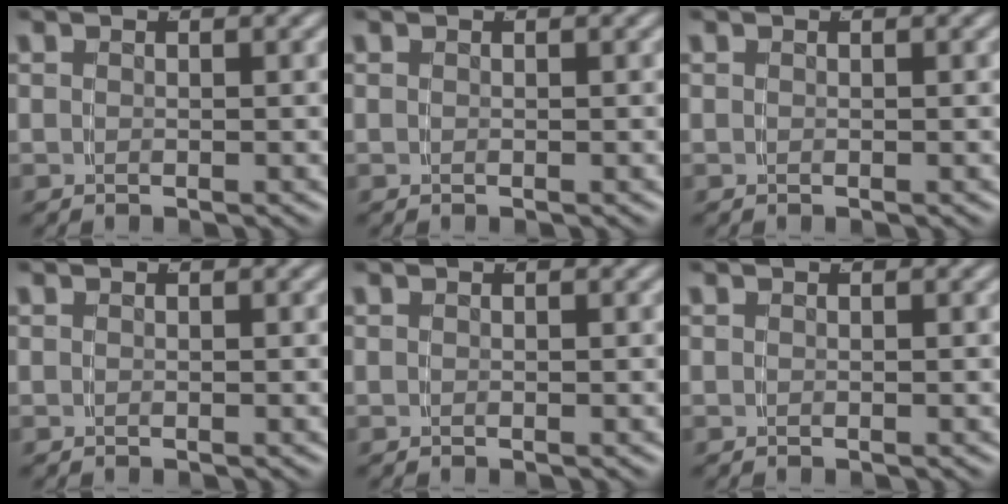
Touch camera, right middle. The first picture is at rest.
{"total": 0.0}
{"total": 0.0}
{"total": 0.0}
{"total": 0.0}
{"total": 0.0}